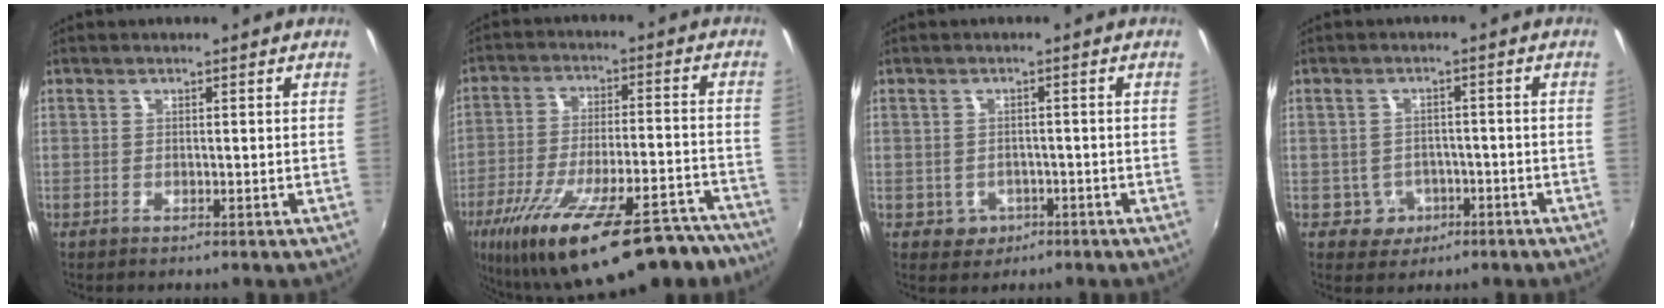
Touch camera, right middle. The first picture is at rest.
{"total": 29.0, "force": [-21.7, 8.8, 17.2], "torque": [-0.298, -0.040, -0.305]}
{"total": 4.4, "force": [-1.9, 3.9, 0.8], "torque": [-0.029, 0.006, -0.019]}
{"total": 5.2, "force": [-2.1, 4.6, 0.8], "torque": [-0.033, 0.010, -0.019]}